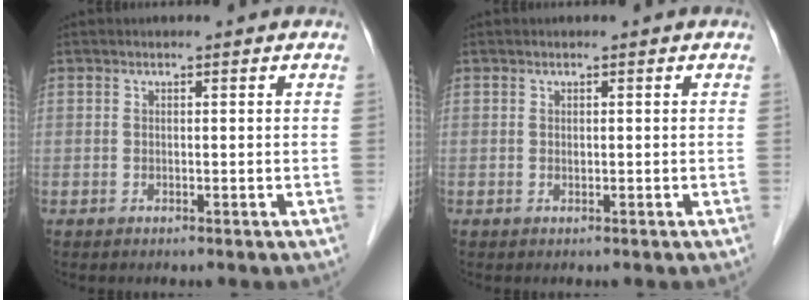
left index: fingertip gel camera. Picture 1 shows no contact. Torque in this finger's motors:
{"motor_torque": [0.18, 0.23, -0.03, 0.01]}